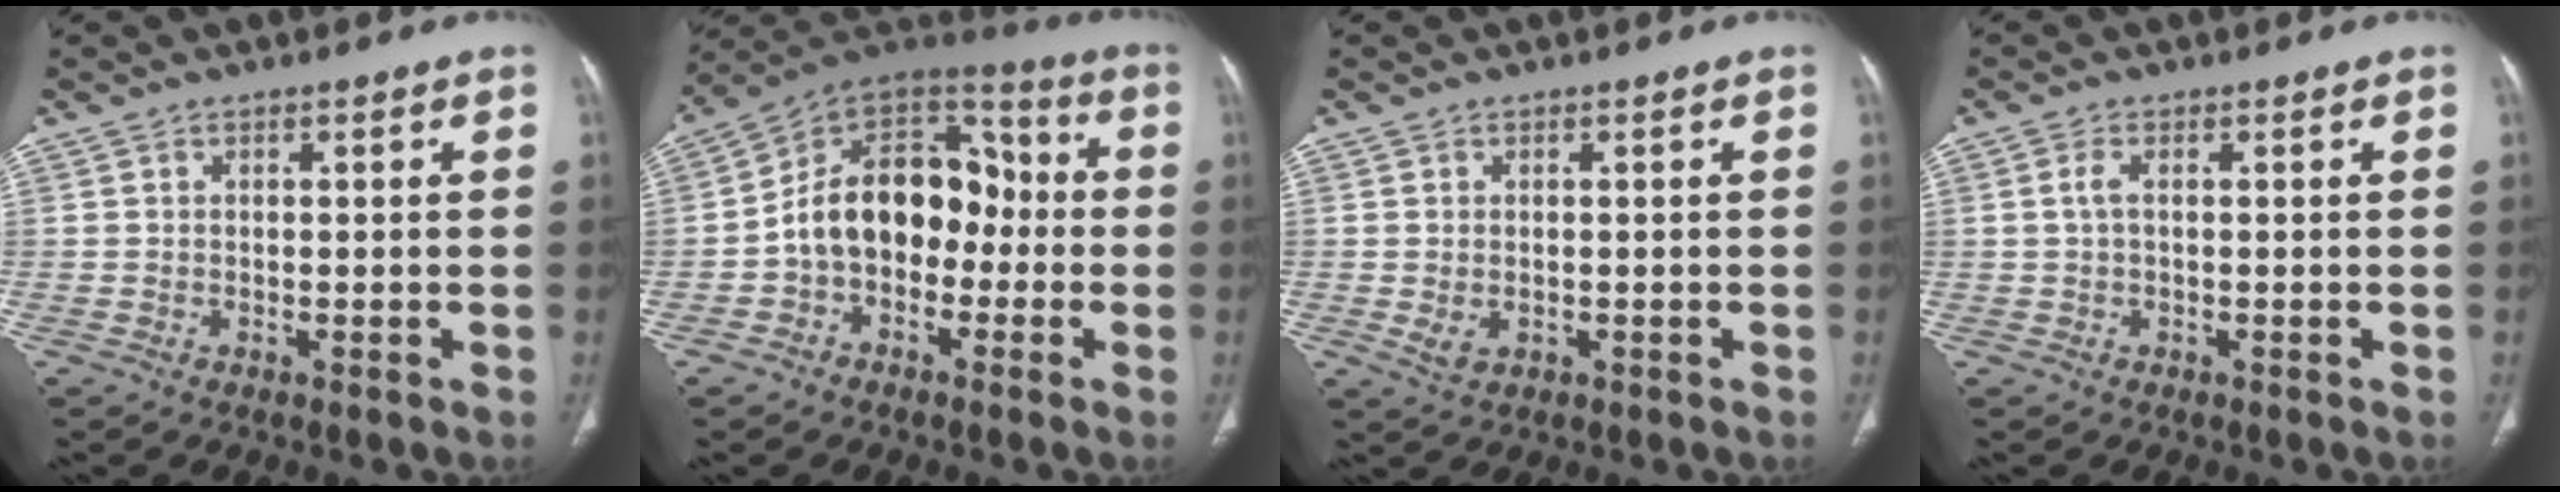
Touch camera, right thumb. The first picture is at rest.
{"total": 16.3, "force": [-2.4, 11.5, 11.3], "torque": [-0.150, 0.058, -0.052]}
{"total": 2.2, "force": [-0.3, 1.6, 1.5], "torque": [-0.027, 0.000, 0.003]}
{"total": 1.7, "force": [0.2, 0.8, 1.5], "torque": [-0.040, 0.004, 0.004]}